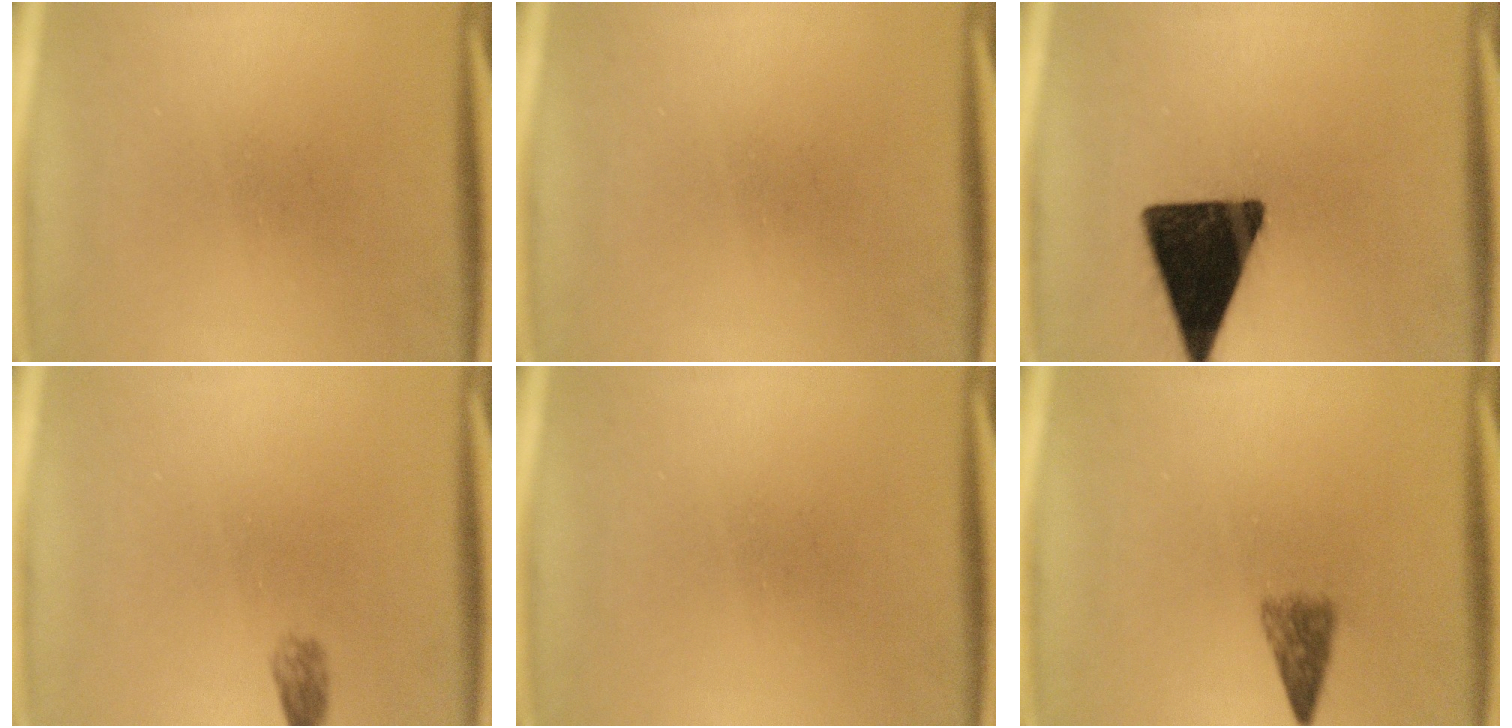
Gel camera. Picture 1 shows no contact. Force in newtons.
{"total": 0.0}
{"total": 16.6}
{"total": 1.5}
{"total": 0.0}
{"total": 2.9}